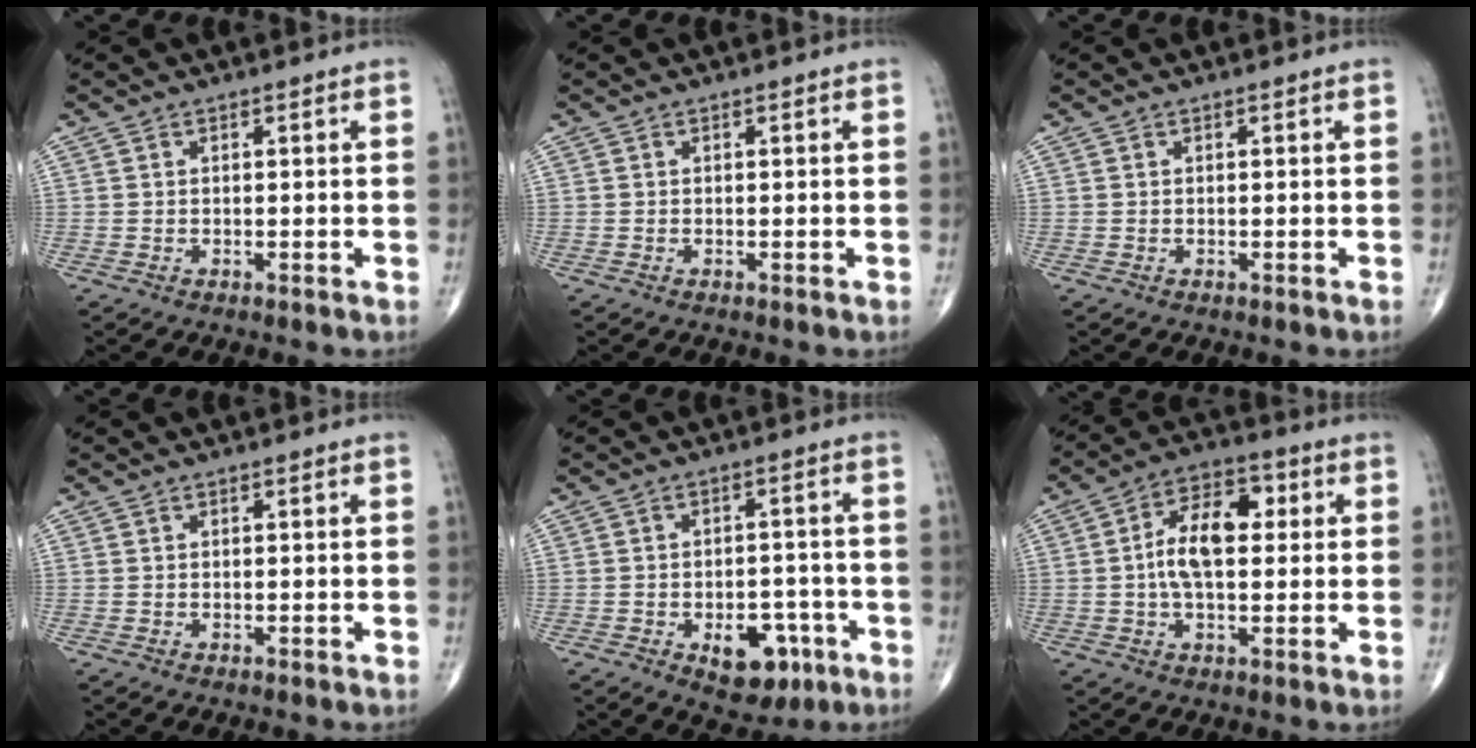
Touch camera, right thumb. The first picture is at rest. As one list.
[{"total": 0.0}, {"total": 0.0}, {"total": 0.0}, {"total": 9.4, "force": [-4.1, 5.7, 6.3], "torque": [-0.053, 0.026, -0.047]}, {"total": 11.2, "force": [1.1, 6.1, 9.4], "torque": [-0.156, 0.021, 0.013]}]